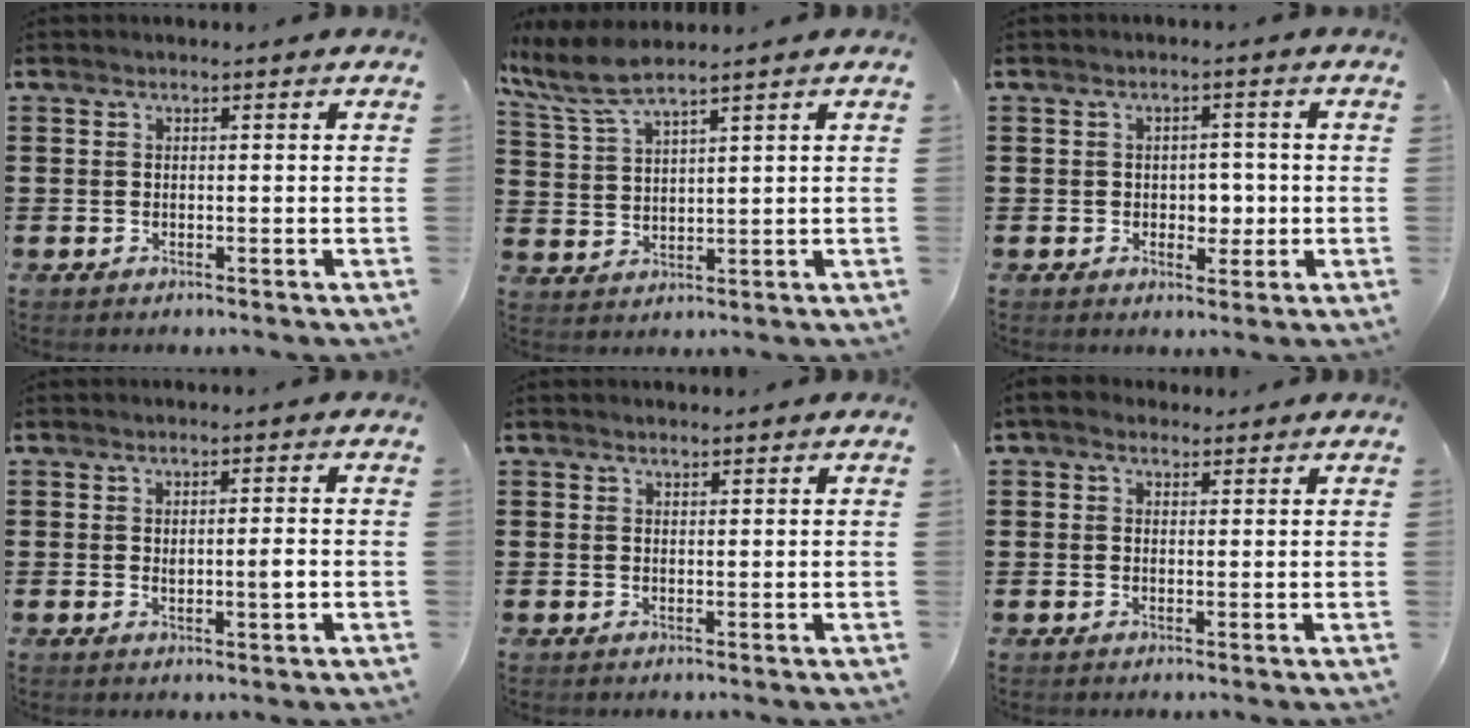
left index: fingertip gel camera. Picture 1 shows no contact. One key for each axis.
{"total": 6.0, "fx": 5.0, "fy": 0.9, "fz": 3.2, "tx": -0.079, "ty": -0.012, "tz": 0.089}
{"total": 3.1, "fx": -0.2, "fy": 2.2, "fz": 2.1, "tx": -0.038, "ty": 0.002, "tz": -0.010}
{"total": 2.2, "fx": 0.0, "fy": 0.4, "fz": 2.1, "tx": -0.039, "ty": -0.003, "tz": -0.001}
{"total": 1.0, "fx": 1.0, "fy": 0.3, "fz": 0.1, "tx": -0.003, "ty": 0.001, "tz": 0.019}
{"total": 2.8, "fx": 2.3, "fy": 1.4, "fz": 0.8, "tx": -0.024, "ty": 0.005, "tz": 0.044}